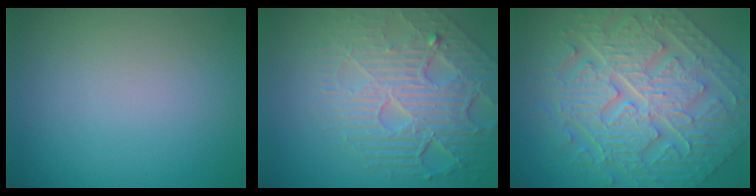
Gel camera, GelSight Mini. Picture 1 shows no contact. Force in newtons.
{"total": 8.6, "press": 5.8, "slide": 6.4}
{"total": 11.1, "press": 7.8, "slide": 7.9}